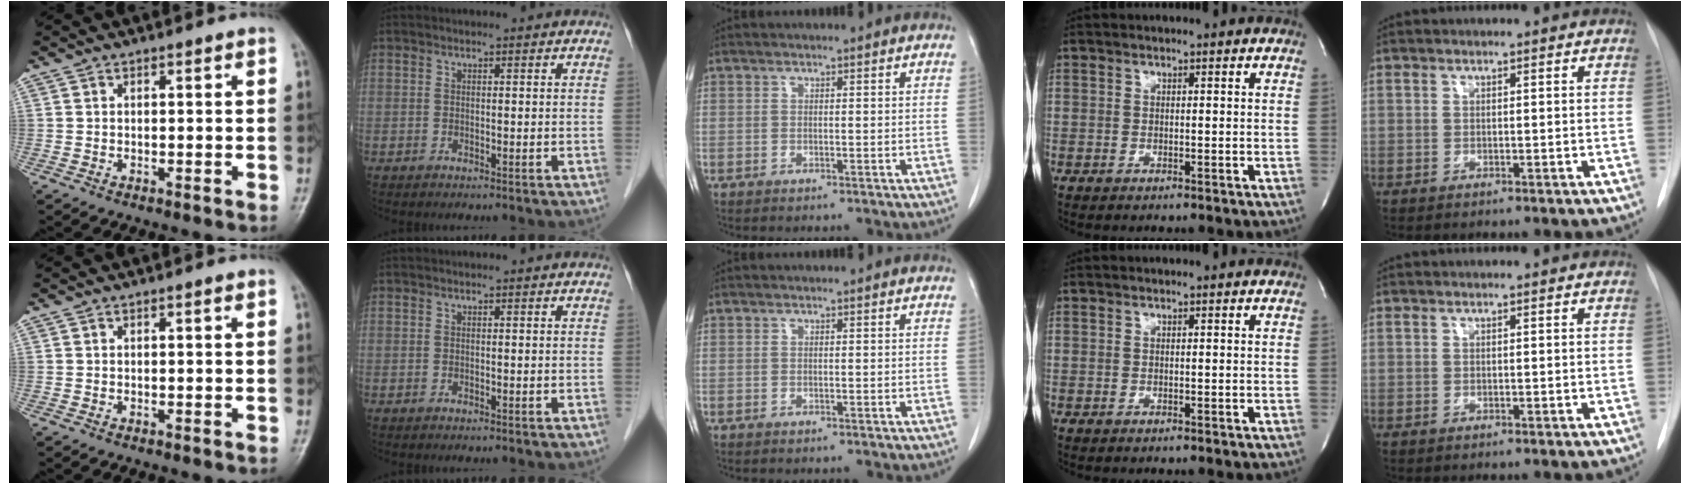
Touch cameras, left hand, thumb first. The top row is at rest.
{}